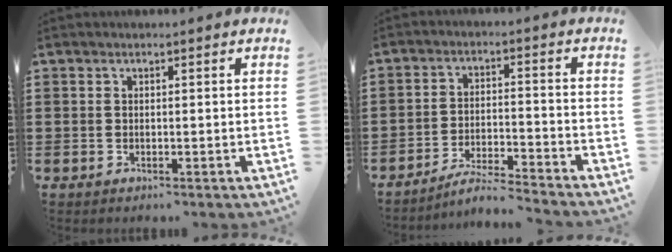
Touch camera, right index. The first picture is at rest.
{"total": 5.0, "force": [-4.8, -0.3, 1.4], "torque": [-0.032, -0.006, -0.096]}